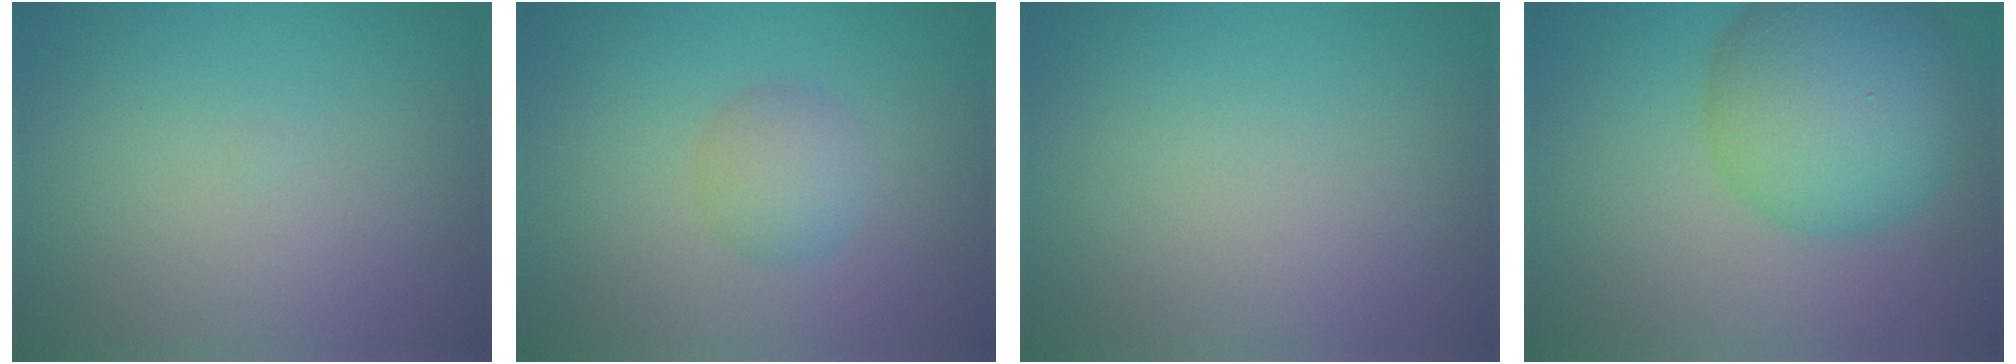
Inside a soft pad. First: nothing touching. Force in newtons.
{"total": 2.4, "press": 2.4, "slide": 0.1}
{"total": 0.0}
{"total": 10.0, "press": 10.0, "slide": 0.4}